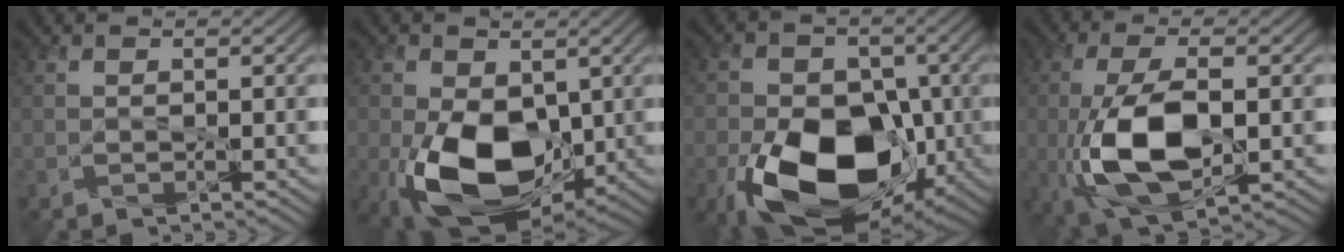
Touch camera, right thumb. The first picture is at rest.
{"total": 13.7, "force": [-2.7, 8.2, 10.6], "torque": [-0.214, -0.025, -0.057]}
{"total": 16.9, "force": [-6.2, 10.8, 11.5], "torque": [-0.186, -0.042, -0.104]}
{"total": 11.5, "force": [-2.7, 4.7, 10.1], "torque": [-0.217, -0.005, -0.047]}